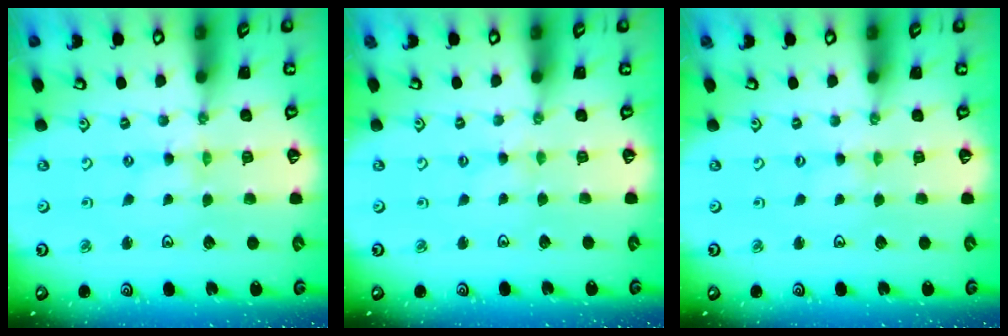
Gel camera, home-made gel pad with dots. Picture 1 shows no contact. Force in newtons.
{"total": 1.9, "press": 1.9, "slide": 0.4}
{"total": 0.0}